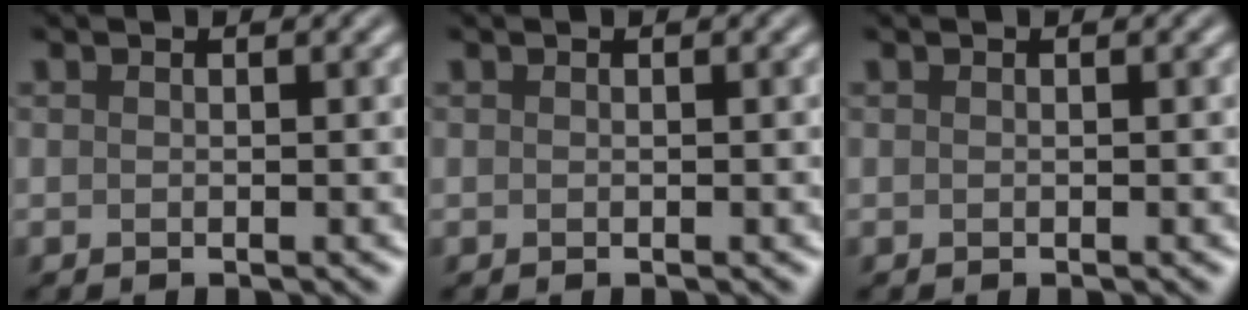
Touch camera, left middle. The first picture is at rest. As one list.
[{"total": 0.0}, {"total": 0.0}]